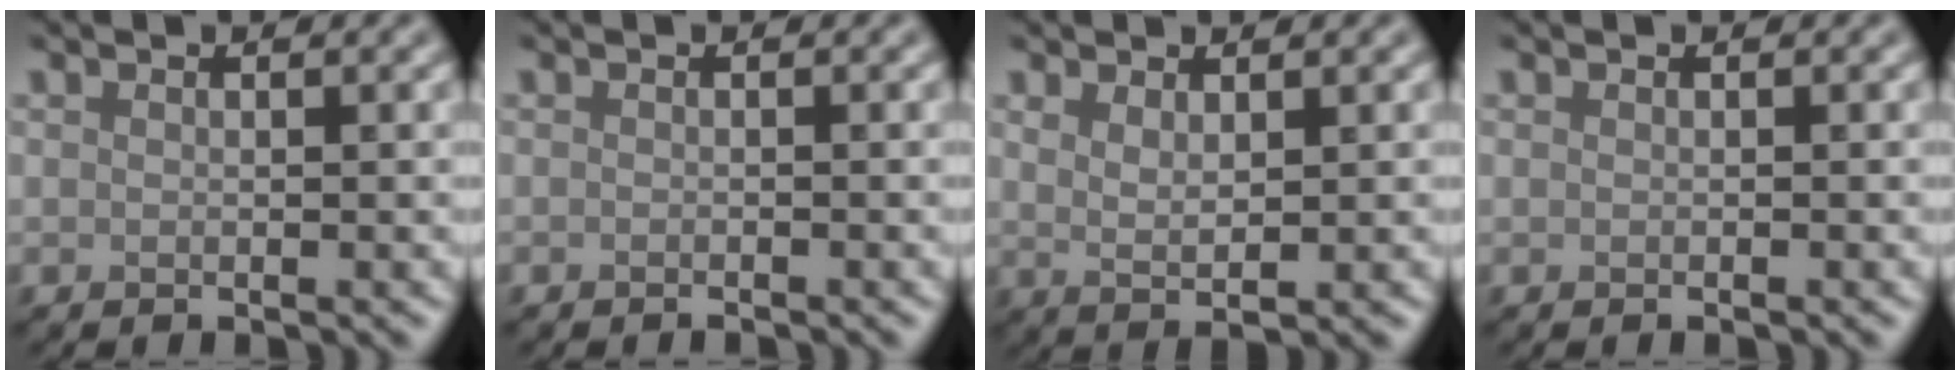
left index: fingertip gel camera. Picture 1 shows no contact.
{"total": 0.5, "force": [-0.5, 0.1, 0.1], "torque": [0.000, -0.001, -0.010]}
{"total": 1.7, "force": [0.9, 0.6, 1.4], "torque": [-0.027, -0.005, 0.022]}
{"total": 0.0}